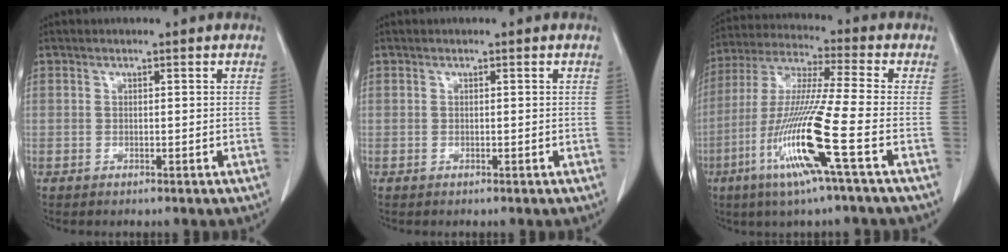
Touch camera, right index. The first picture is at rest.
{"total": 0.0}
{"total": 15.1, "force": [-5.7, -1.3, 13.9], "torque": [-0.288, -0.023, -0.113]}